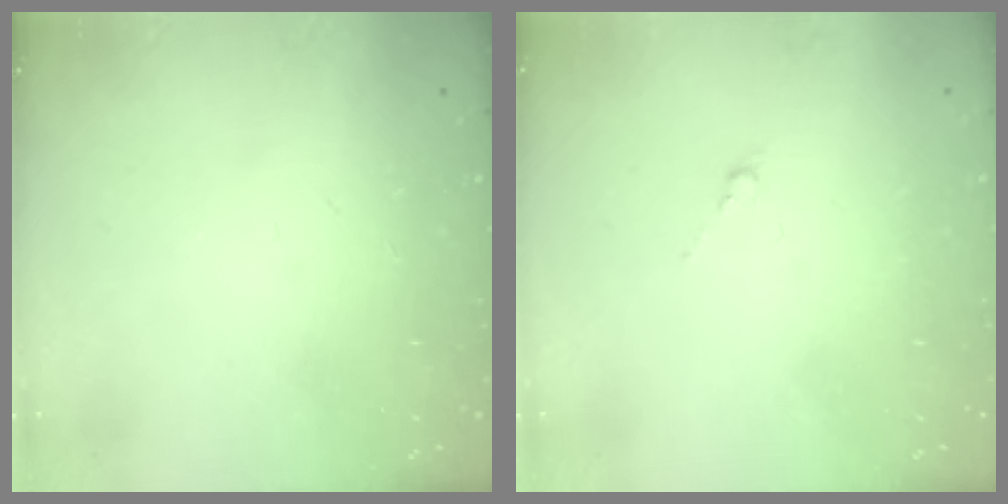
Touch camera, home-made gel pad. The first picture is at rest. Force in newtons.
{"total": 0.5, "press": 0.3, "slide": 0.4}